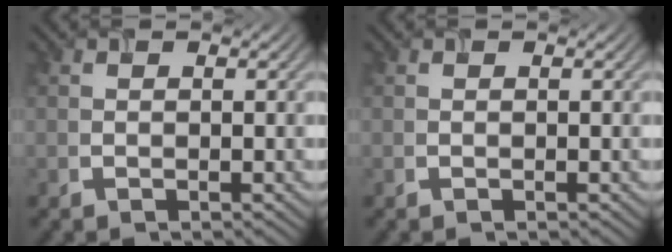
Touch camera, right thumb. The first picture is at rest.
{"total": 0.0}